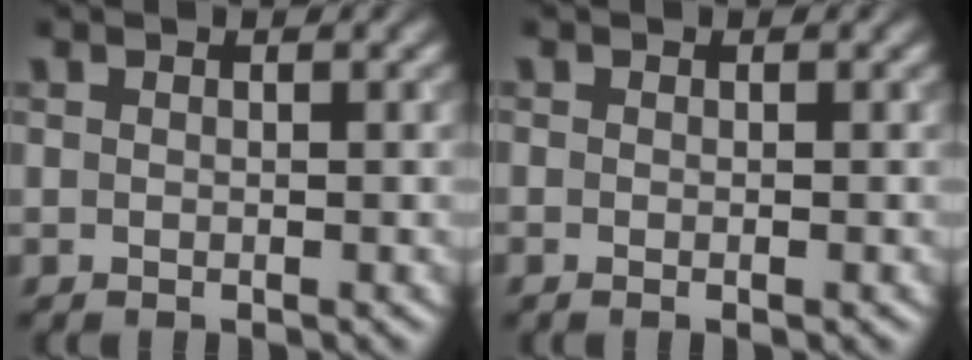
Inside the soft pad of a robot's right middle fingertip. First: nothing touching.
{"total": 0.6, "force": [-0.2, 0.1, 0.6], "torque": [-0.009, -0.004, -0.002]}